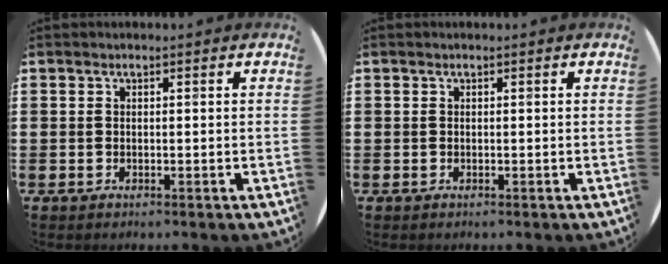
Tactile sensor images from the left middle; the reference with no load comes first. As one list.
[{"total": 0.0}]